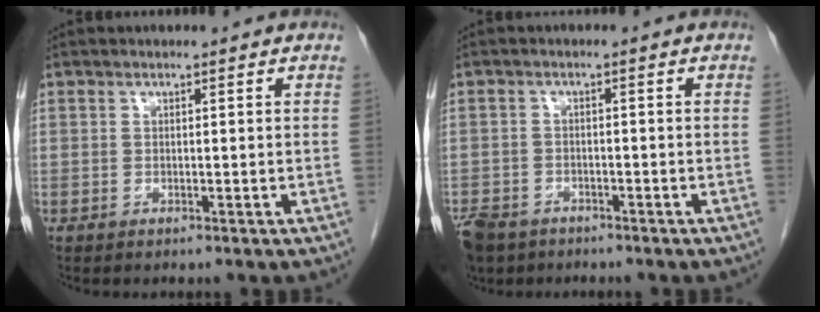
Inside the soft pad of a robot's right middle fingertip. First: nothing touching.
{"total": 8.5, "force": [-6.0, 5.2, 3.0], "torque": [-0.078, -0.007, -0.102]}